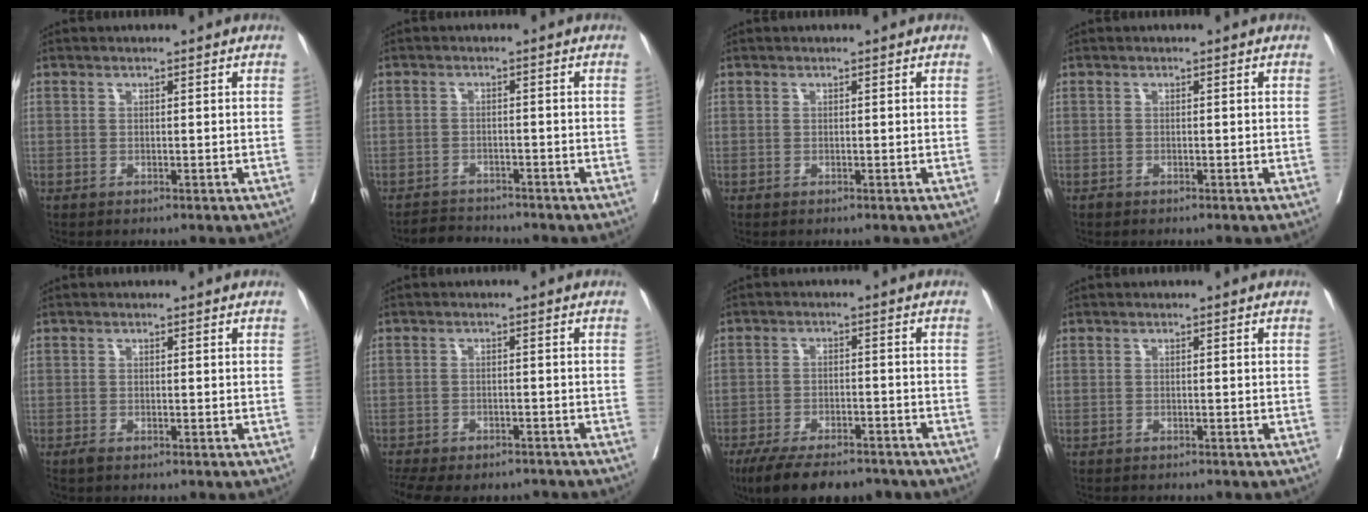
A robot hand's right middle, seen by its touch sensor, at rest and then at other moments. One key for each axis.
{"total": 3.3, "fx": -3.2, "fy": 0.4, "fz": -0.5, "tx": 0.001, "ty": -0.013, "tz": -0.055}
{"total": 0.0}
{"total": 0.0}
{"total": 0.8, "fx": -0.6, "fy": 0.1, "fz": 0.4, "tx": -0.016, "ty": -0.005, "tz": -0.012}
{"total": 12.7, "fx": -11.0, "fy": 4.5, "fz": 4.7, "tx": -0.113, "ty": -0.001, "tz": -0.146}
{"total": 13.0, "fx": -10.6, "fy": 4.1, "fz": 6.3, "tx": -0.109, "ty": -0.008, "tz": -0.159}
{"total": 3.3, "fx": -3.1, "fy": 0.4, "fz": 1.2, "tx": -0.022, "ty": -0.007, "tz": -0.040}